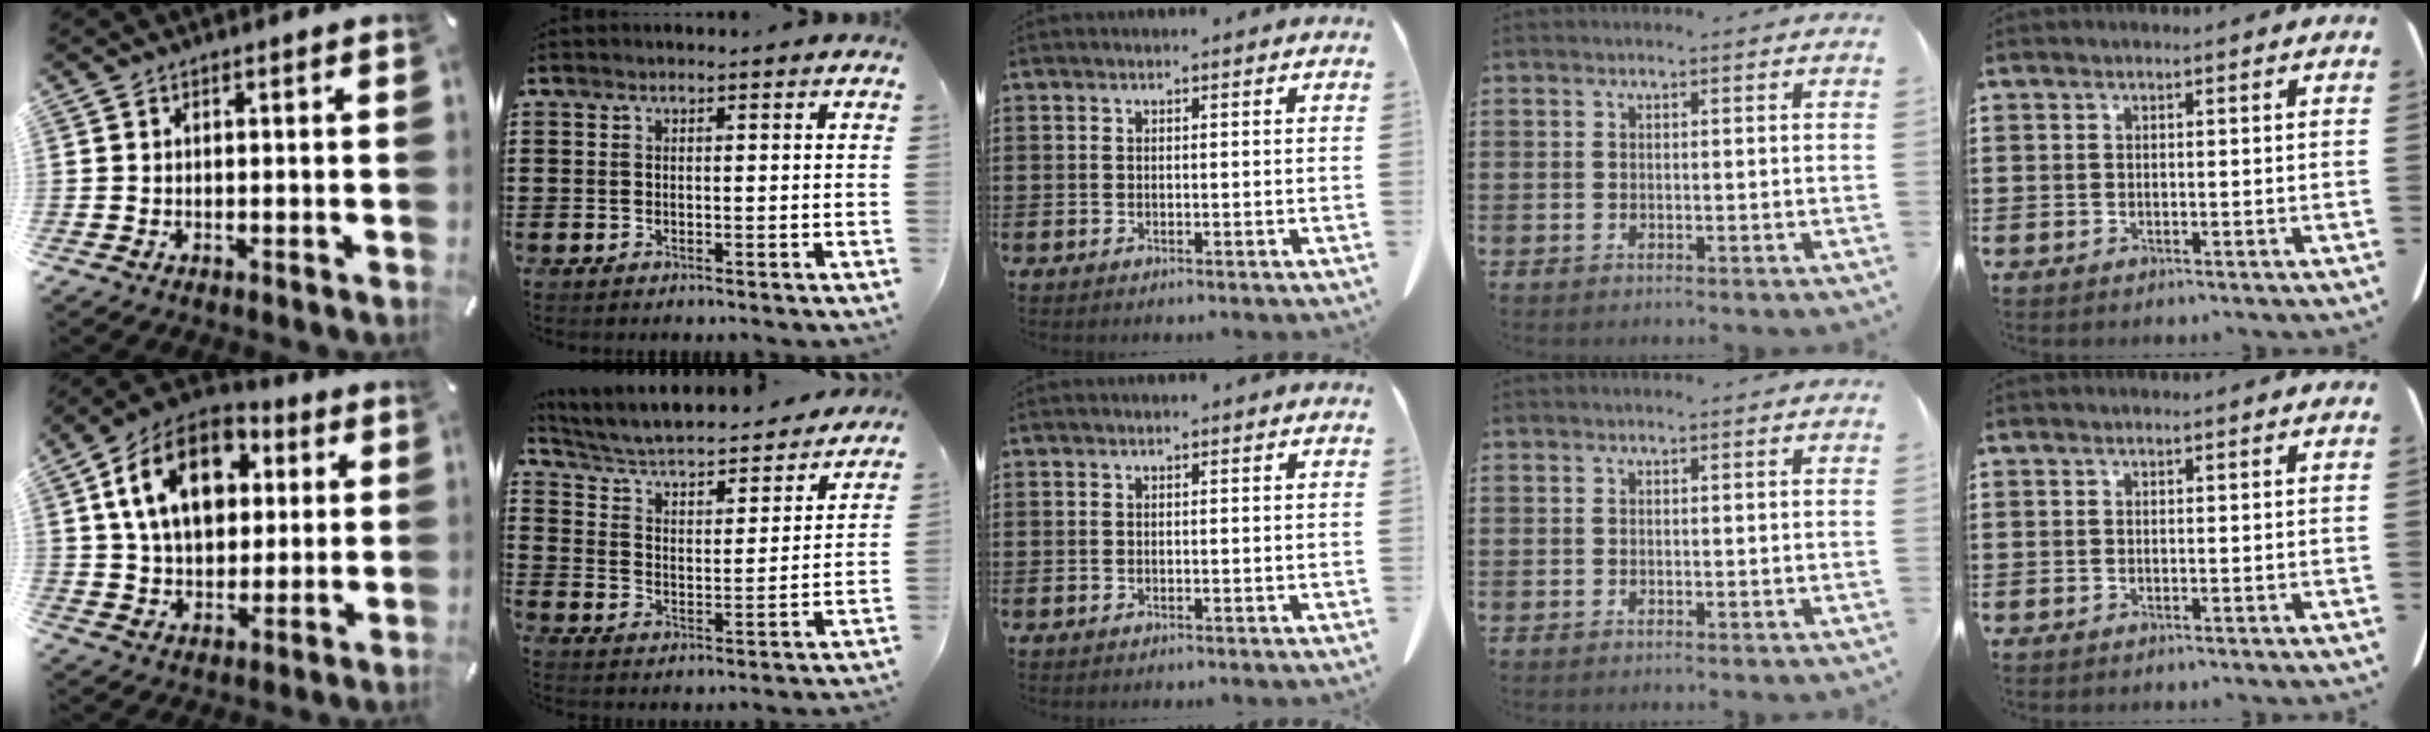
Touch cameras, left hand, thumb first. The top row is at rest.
{"thumb": {"total": 17.3, "force": [5.4, 12.1, 11.2], "torque": [-0.211, 0.001, 0.095]}, "index": {"total": 4.0, "force": [3.6, 0.7, 1.6], "torque": [-0.050, -0.035, 0.052]}}